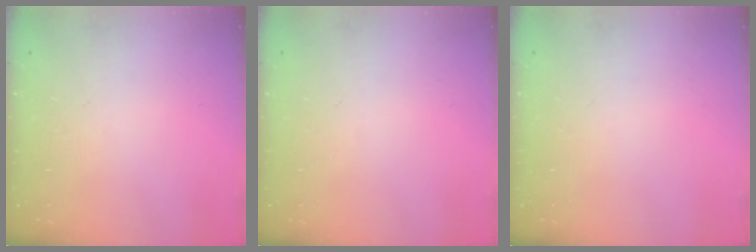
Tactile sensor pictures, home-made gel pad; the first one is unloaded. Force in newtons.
{"total": 0.0}
{"total": 0.0}